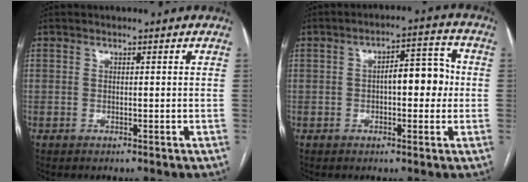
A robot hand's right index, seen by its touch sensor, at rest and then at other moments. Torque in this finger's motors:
{"motor_torque": [0.88, -0.16, 0.26, 0.09]}